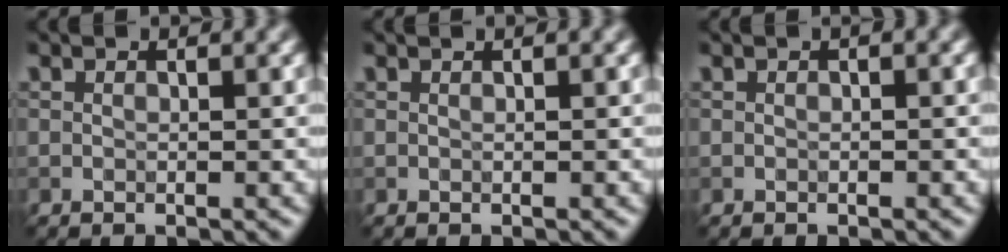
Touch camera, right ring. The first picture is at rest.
{"total": 0.8, "force": [0.4, 0.2, 0.6], "torque": [-0.009, 0.004, -0.001]}
{"total": 0.5, "force": [0.1, 0.2, 0.5], "torque": [-0.007, 0.002, 0.002]}